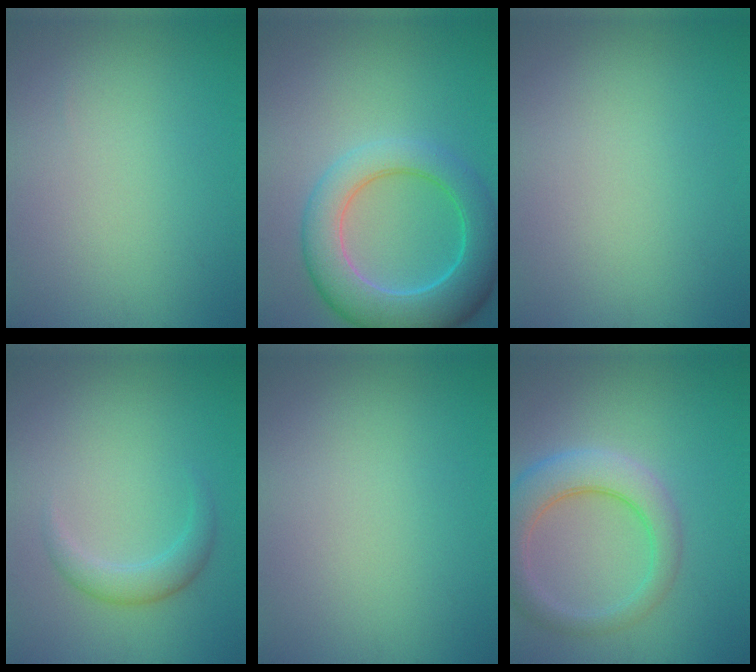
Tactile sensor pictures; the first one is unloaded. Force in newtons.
{"total": 7.8, "press": 7.8, "slide": 0.4}
{"total": 0.0}
{"total": 2.2, "press": 2.2, "slide": 0.1}
{"total": 0.0}
{"total": 5.3, "press": 5.2, "slide": 0.4}